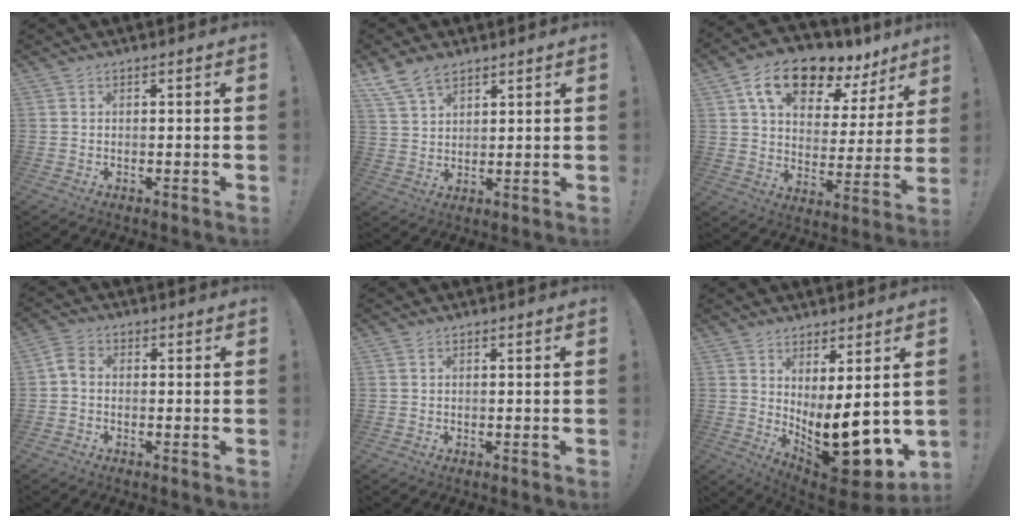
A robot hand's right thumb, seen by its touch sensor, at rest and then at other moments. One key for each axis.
{"total": 8.1, "fx": 6.0, "fy": 4.3, "fz": 3.3, "tx": -0.065, "ty": -0.026, "tz": 0.119}
{"total": 15.8, "fx": 10.2, "fy": 8.2, "fz": 8.8, "tx": -0.147, "ty": -0.058, "tz": 0.179}
{"total": 3.6, "fx": -0.5, "fy": 2.6, "fz": 2.4, "tx": -0.050, "ty": 0.010, "tz": -0.009}
{"total": 0.0}
{"total": 14.8, "fx": -1.3, "fy": 5.3, "fz": 13.8, "tx": -0.183, "ty": -0.036, "tz": -0.011}